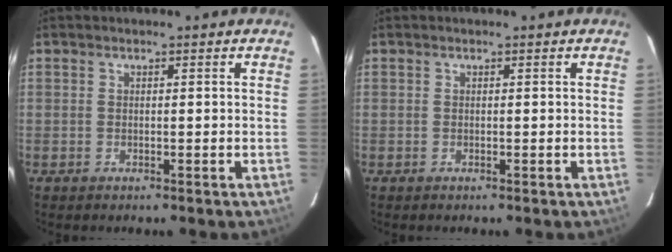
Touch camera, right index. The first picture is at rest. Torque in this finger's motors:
{"motor_torque": [-0.05, -0.02, 0.00, 0.00]}